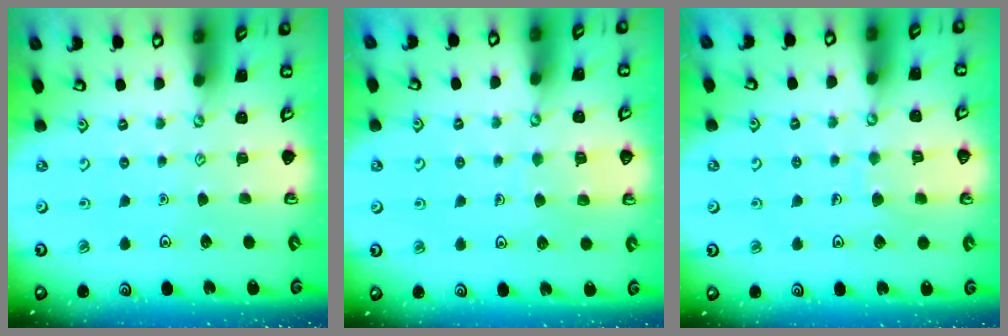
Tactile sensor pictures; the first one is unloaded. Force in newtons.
{"total": 5.3, "press": 5.3, "slide": 0.3}
{"total": 5.1, "press": 5.1, "slide": 0.5}